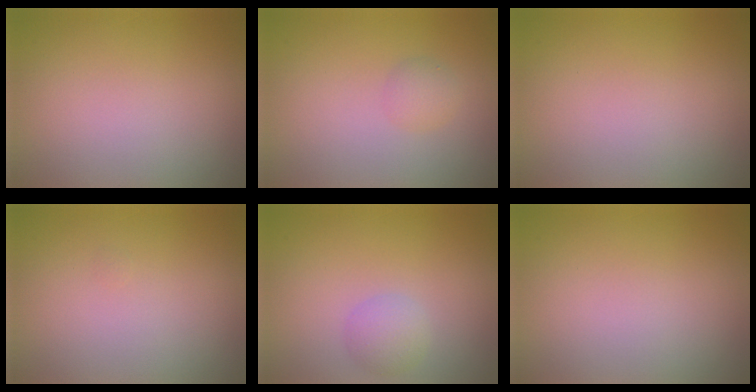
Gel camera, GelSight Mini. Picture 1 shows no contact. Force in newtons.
{"total": 1.3, "press": 1.3, "slide": 0.1}
{"total": 0.0}
{"total": 0.0}
{"total": 1.9, "press": 1.9, "slide": 0.1}
{"total": 0.0}